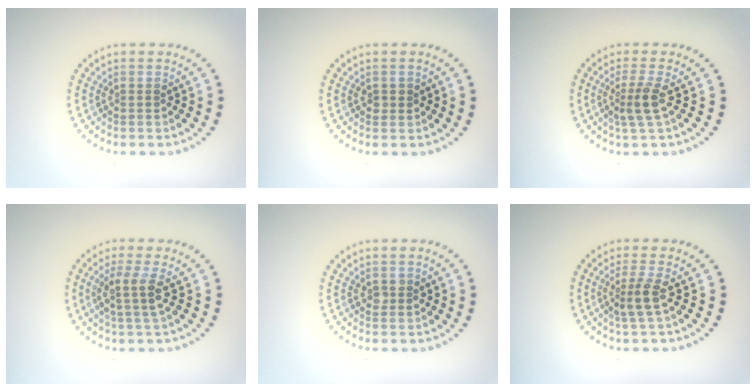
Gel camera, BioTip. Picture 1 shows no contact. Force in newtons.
{"total": 0.9, "press": 0.8, "slide": 0.1}
{"total": 2.3, "press": 1.7, "slide": 1.5}
{"total": 2.7, "press": 2.1, "slide": 1.6}
{"total": 1.0, "press": 1.0, "slide": 0.1}
{"total": 2.2, "press": 1.8, "slide": 1.4}